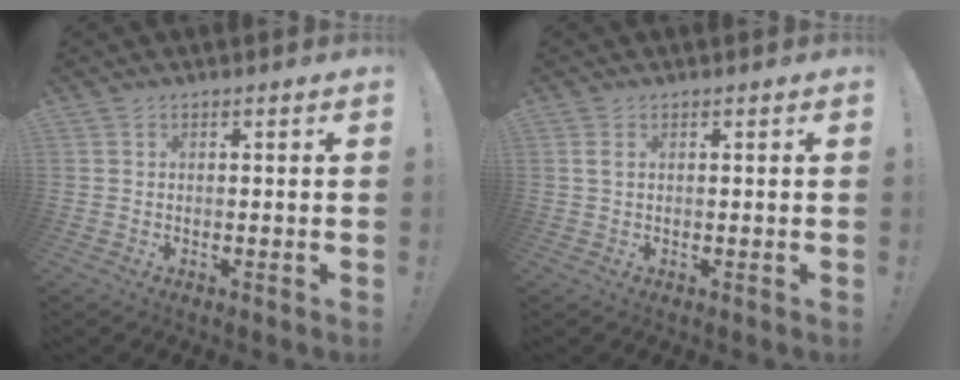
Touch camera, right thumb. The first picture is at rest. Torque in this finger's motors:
{"motor_torque": [0.00, 0.01, 0.21, 0.21, 0.00]}